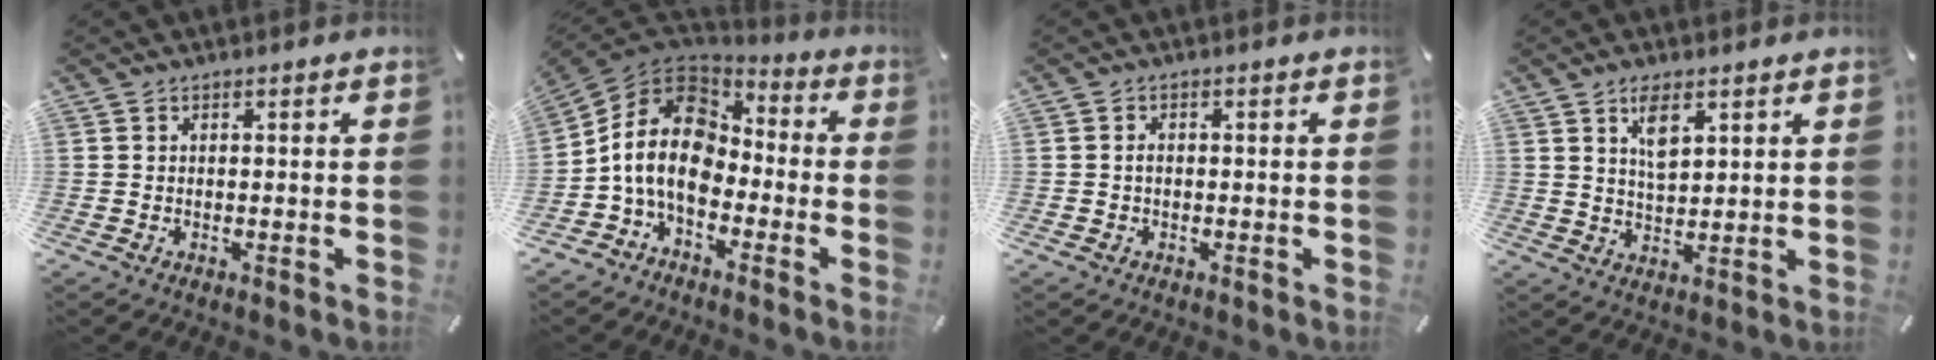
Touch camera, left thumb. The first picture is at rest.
{"total": 14.3, "force": [-3.1, 10.6, 9.1], "torque": [-0.204, 0.028, -0.063]}
{"total": 1.5, "force": [-0.2, 1.1, 1.0], "torque": [-0.020, 0.003, -0.006]}
{"total": 5.6, "force": [3.0, 2.5, 4.0], "torque": [-0.071, -0.006, 0.051]}